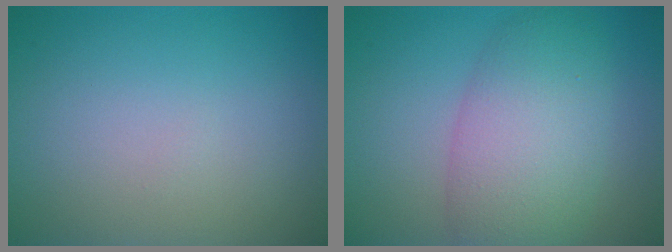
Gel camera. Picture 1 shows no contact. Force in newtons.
{"total": 6.9, "press": 6.9, "slide": 0.4}